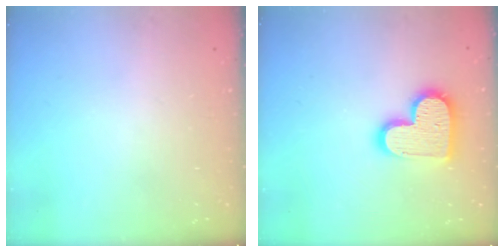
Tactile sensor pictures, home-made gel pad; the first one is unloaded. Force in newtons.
{"total": 14.3, "press": 14.2, "slide": 0.7}